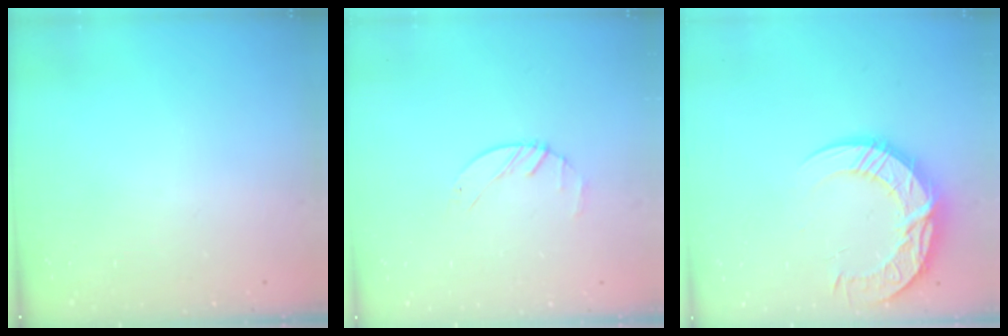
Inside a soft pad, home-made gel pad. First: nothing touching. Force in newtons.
{"total": 1.9, "press": 1.9, "slide": 0.3}
{"total": 18.4, "press": 18.4, "slide": 1.0}